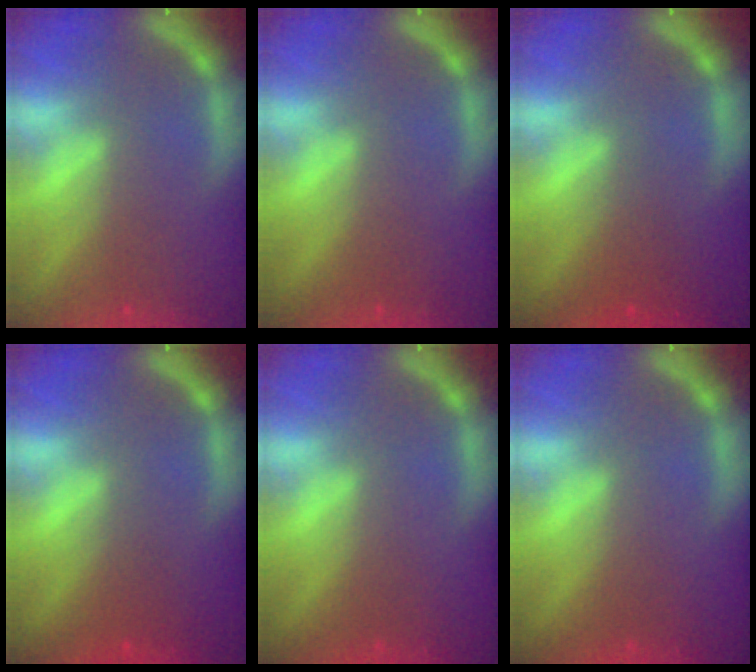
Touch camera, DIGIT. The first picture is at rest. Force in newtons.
{"total": 0.0}
{"total": 2.0}
{"total": 1.4}
{"total": 0.0}
{"total": 0.0}